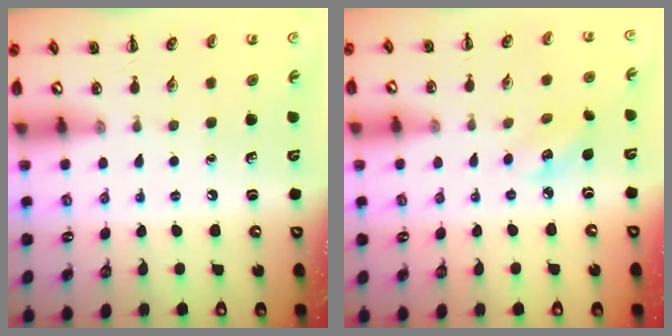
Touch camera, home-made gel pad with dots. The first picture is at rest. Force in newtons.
{"total": 4.4, "press": 4.2, "slide": 1.2}